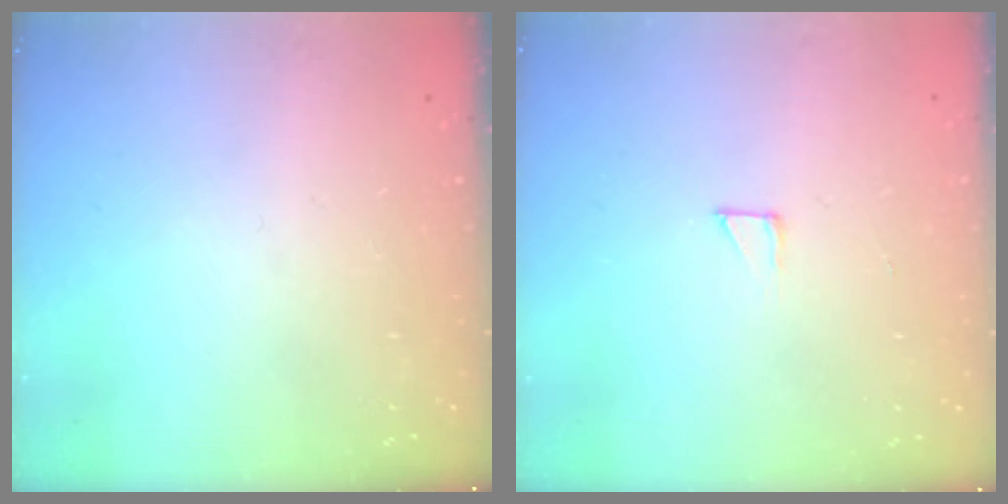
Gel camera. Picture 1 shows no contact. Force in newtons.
{"total": 2.3, "press": 2.3, "slide": 0.2}